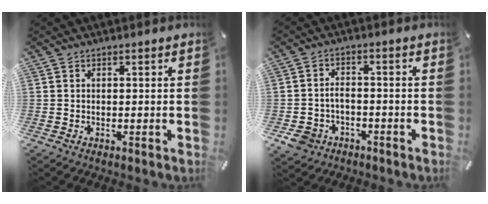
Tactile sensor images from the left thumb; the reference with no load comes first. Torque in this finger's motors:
{"motor_torque": [0.65, 0.65, 0.09, 0.08, 0.01]}